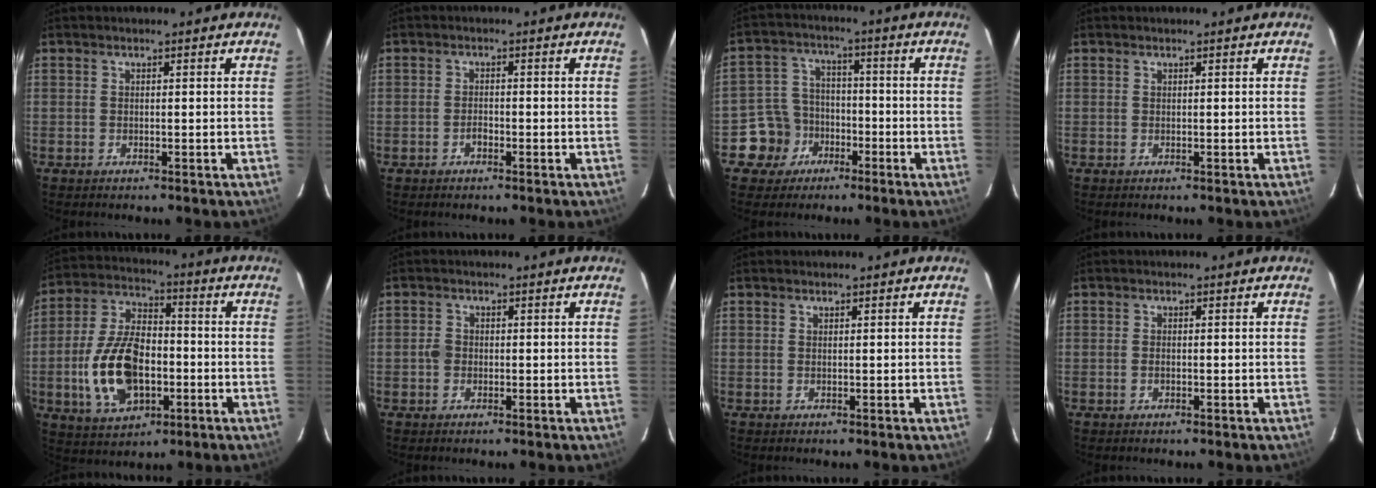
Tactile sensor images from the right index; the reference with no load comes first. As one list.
[{"total": 1.4, "force": [-0.8, 0.8, 0.8], "torque": [-0.016, 0.004, -0.014]}, {"total": 8.3, "force": [-4.3, 7.0, 0.8], "torque": [-0.041, 0.031, -0.068]}, {"total": 0.0}, {"total": 16.5, "force": [-3.9, 9.6, 12.8], "torque": [-0.269, 0.009, -0.058]}, {"total": 1.8, "force": [-0.4, 1.6, 0.7], "torque": [-0.014, 0.005, -0.010]}, {"total": 0.0}, {"total": 1.0, "force": [-0.3, 0.6, 0.8], "torque": [-0.017, 0.001, -0.006]}]